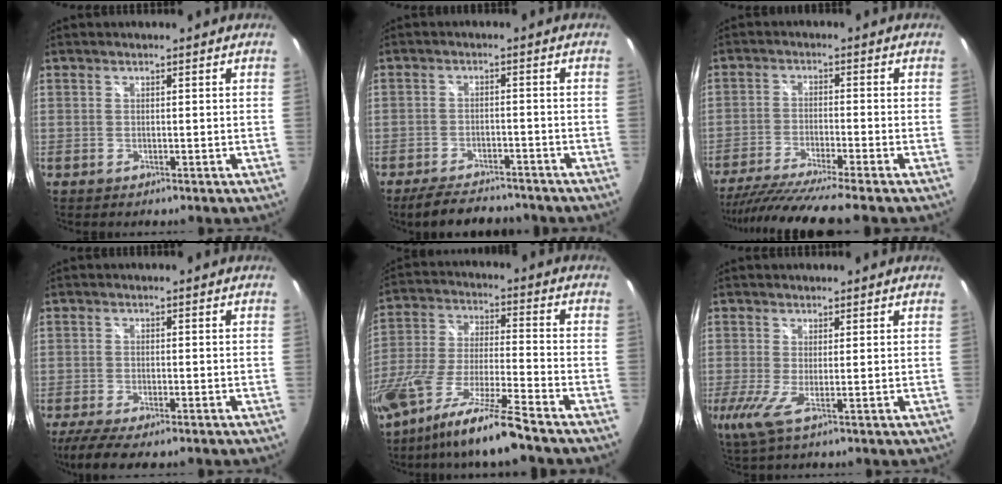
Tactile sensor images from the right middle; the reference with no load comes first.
{"total": 9.3, "force": [-8.0, 3.1, 3.7], "torque": [-0.085, 0.000, -0.116]}
{"total": 12.2, "force": [-10.5, -1.4, 6.0], "torque": [-0.130, -0.035, -0.180]}
{"total": 7.1, "force": [-5.4, 1.2, 4.5], "torque": [-0.107, -0.034, -0.094]}
{"total": 17.4, "force": [-13.1, 0.2, 11.3], "torque": [-0.223, -0.041, -0.241]}
{"total": 3.5, "force": [-0.3, -0.4, 3.5], "torque": [-0.077, -0.008, -0.011]}